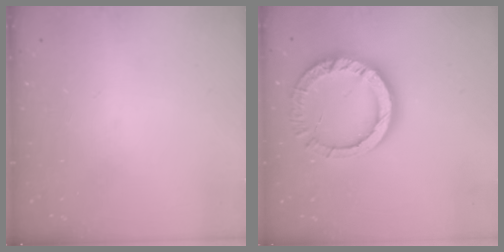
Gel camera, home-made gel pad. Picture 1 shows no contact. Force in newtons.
{"total": 14.0, "press": 14.0, "slide": 1.2}